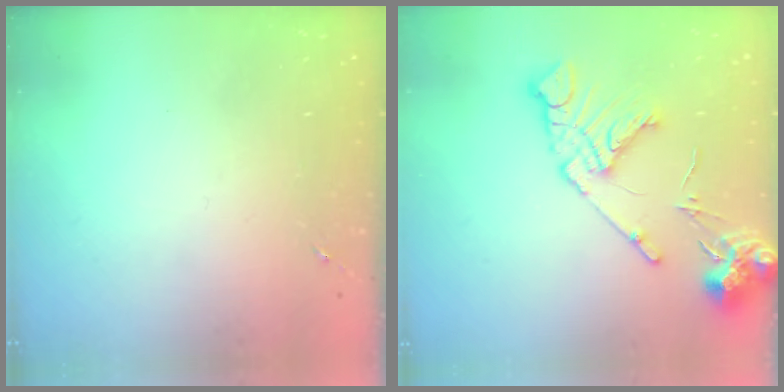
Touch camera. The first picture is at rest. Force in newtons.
{"total": 15.5, "press": 15.4, "slide": 2.0}